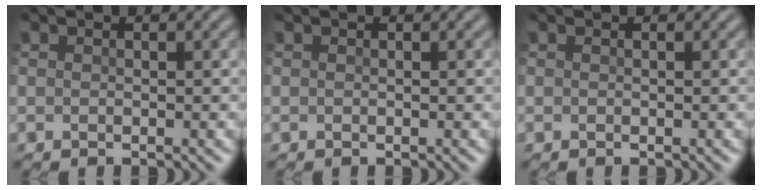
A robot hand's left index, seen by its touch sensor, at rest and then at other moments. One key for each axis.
{"total": 0.0}
{"total": 0.0}